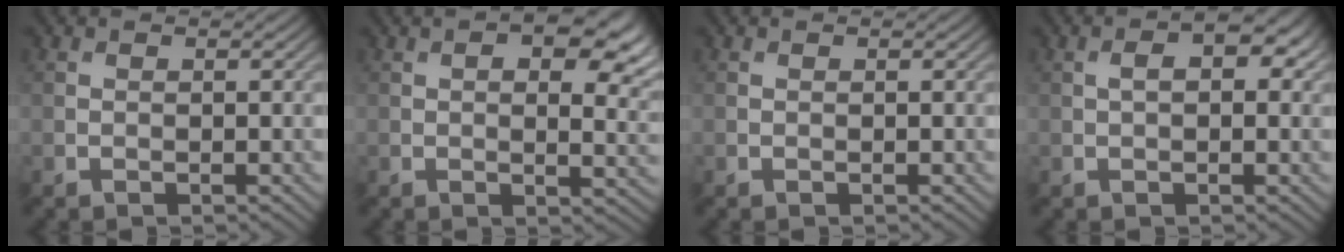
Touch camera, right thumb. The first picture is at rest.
{"total": 10.5, "force": [4.1, 5.1, 8.2], "torque": [-0.115, -0.001, 0.057]}
{"total": 0.0}
{"total": 4.2, "force": [1.0, 2.2, 3.4], "torque": [-0.056, 0.005, 0.016]}